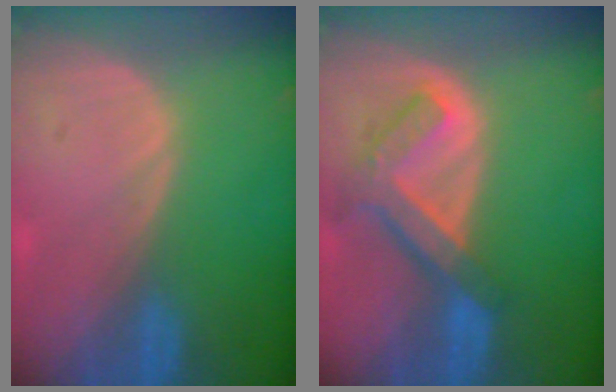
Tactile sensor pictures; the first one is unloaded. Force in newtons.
{"total": 7.5, "press": 6.4, "slide": 3.8}